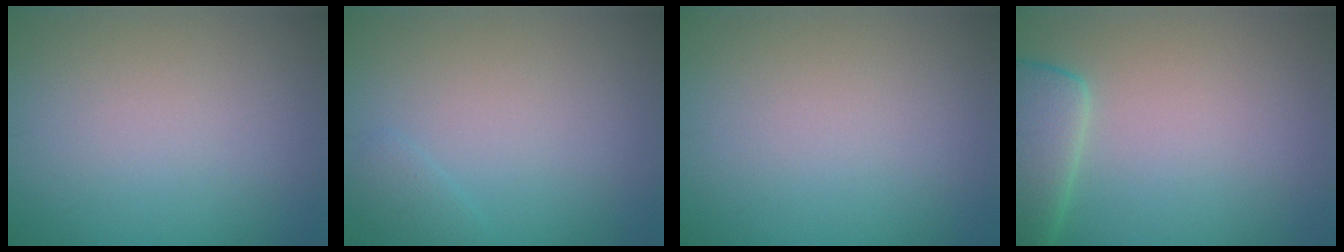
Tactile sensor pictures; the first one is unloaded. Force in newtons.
{"total": 0.9, "press": 0.9, "slide": 0.1}
{"total": 0.0}
{"total": 4.8, "press": 4.8, "slide": 0.5}